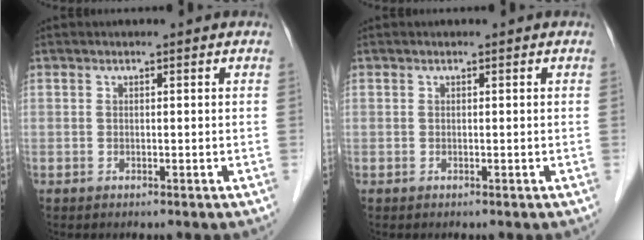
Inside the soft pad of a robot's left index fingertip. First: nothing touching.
{"total": 0.0}